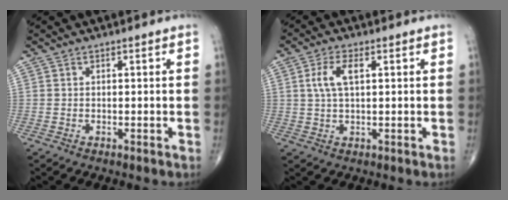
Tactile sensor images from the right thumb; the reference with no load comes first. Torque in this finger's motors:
{"motor_torque": [-0.62, 0.79, 0.72, 0.37, 0.26]}